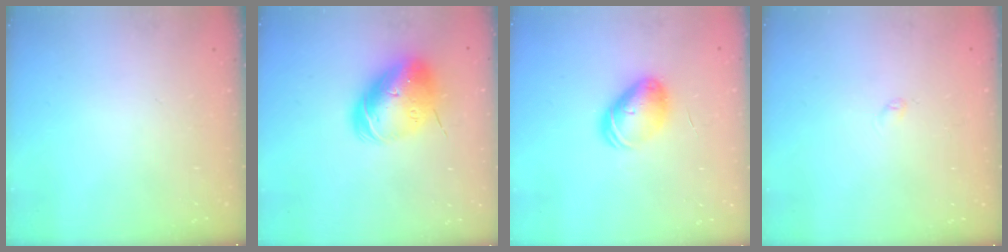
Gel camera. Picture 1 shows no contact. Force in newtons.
{"total": 16.0, "press": 15.7, "slide": 2.9}
{"total": 8.1, "press": 8.1, "slide": 0.7}
{"total": 2.4, "press": 2.3, "slide": 0.4}